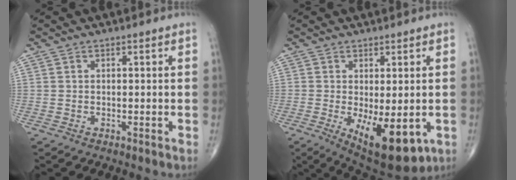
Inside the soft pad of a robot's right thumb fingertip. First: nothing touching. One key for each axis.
{"total": 11.7, "fx": -3.2, "fy": 4.8, "fz": 10.2, "tx": -0.139, "ty": -0.021, "tz": -0.030}